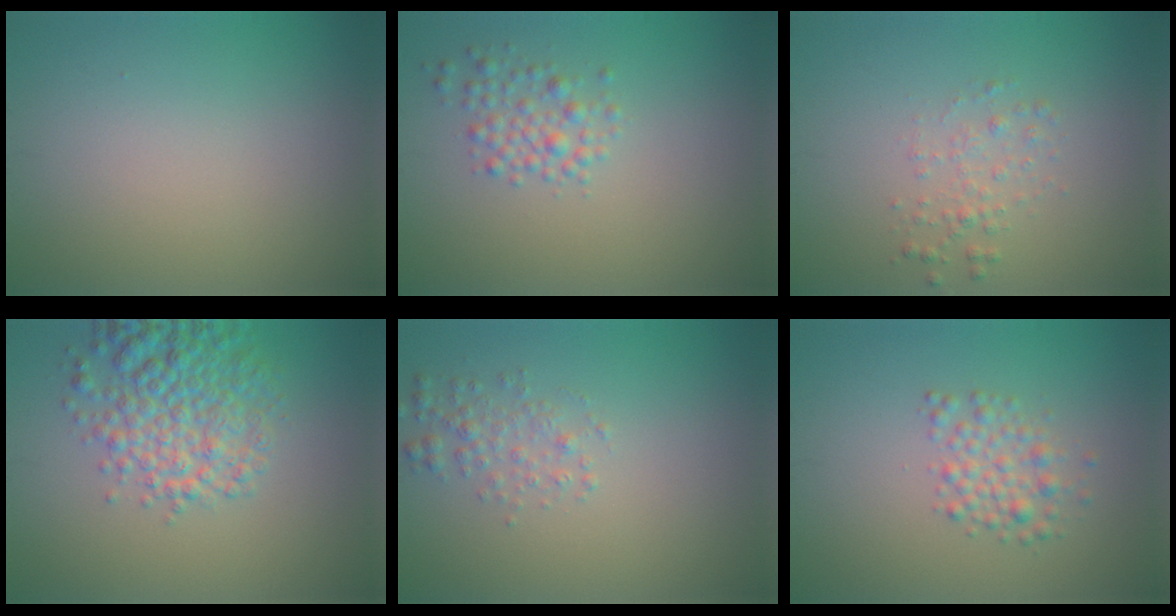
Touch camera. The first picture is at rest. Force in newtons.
{"total": 2.3, "press": 2.3, "slide": 0.1}
{"total": 1.6, "press": 1.6, "slide": 0.1}
{"total": 5.7, "press": 5.7, "slide": 0.3}
{"total": 1.8, "press": 1.8, "slide": 0.0}
{"total": 2.4, "press": 2.4, "slide": 0.1}